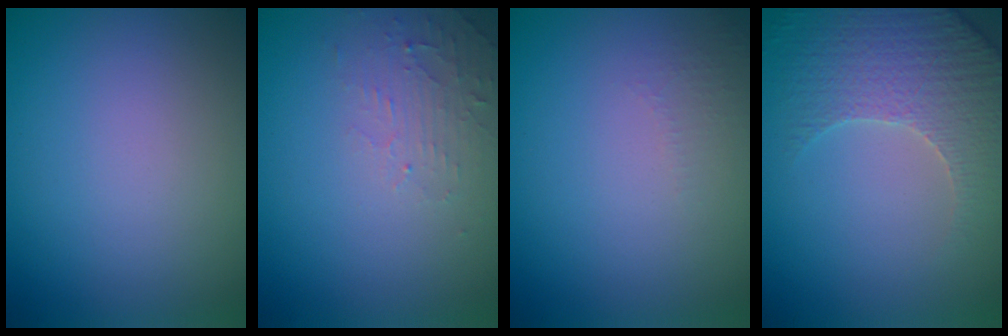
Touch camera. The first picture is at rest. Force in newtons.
{"total": 2.0, "press": 1.9, "slide": 0.4}
{"total": 1.0, "press": 0.9, "slide": 0.3}
{"total": 4.6, "press": 4.3, "slide": 1.4}